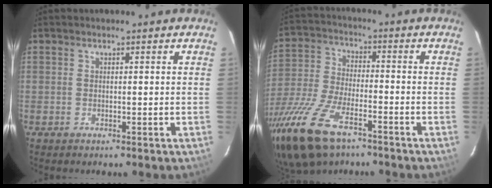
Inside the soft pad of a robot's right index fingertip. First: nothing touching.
{"total": 21.0, "force": [-13.5, 8.9, 13.4], "torque": [-0.308, -0.044, -0.254]}